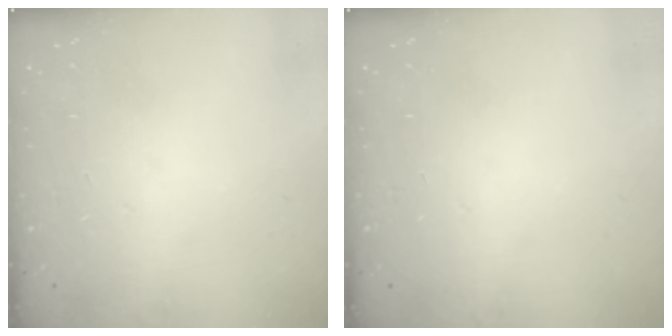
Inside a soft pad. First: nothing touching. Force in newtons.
{"total": 0.0}